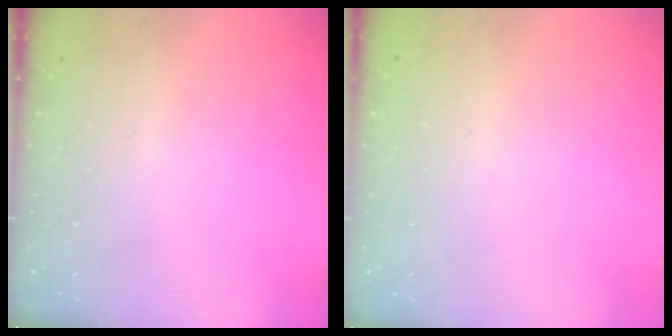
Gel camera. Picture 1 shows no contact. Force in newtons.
{"total": 0.0}